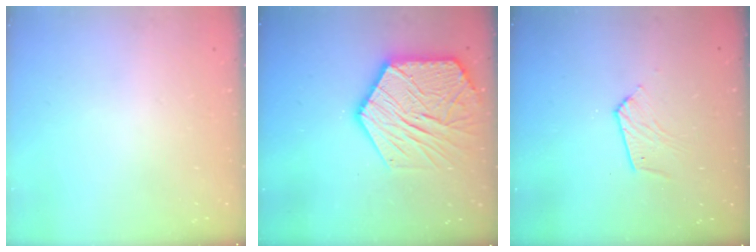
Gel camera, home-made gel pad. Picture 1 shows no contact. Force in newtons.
{"total": 20.1, "press": 20.1, "slide": 1.8}
{"total": 6.8, "press": 6.7, "slide": 0.6}